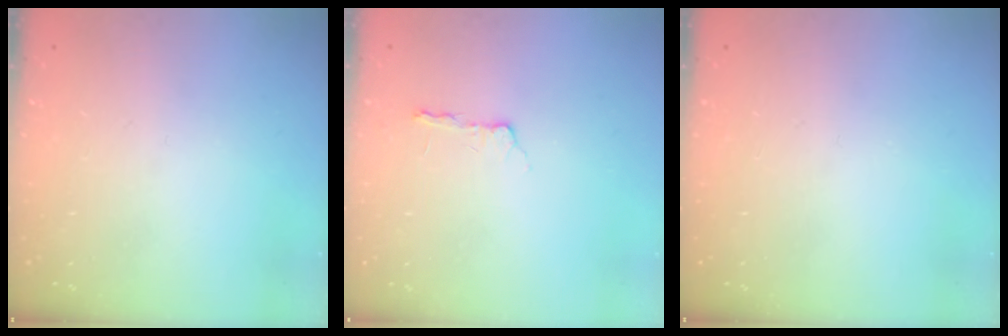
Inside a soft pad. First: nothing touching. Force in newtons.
{"total": 2.2, "press": 2.1, "slide": 0.4}
{"total": 0.0}